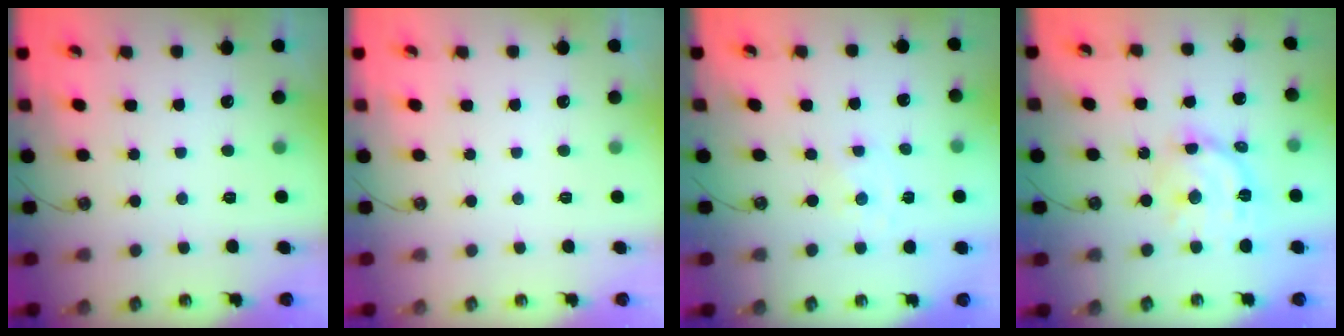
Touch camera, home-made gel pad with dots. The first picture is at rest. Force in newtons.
{"total": 0.0}
{"total": 0.0}
{"total": 14.1, "press": 14.1, "slide": 1.2}